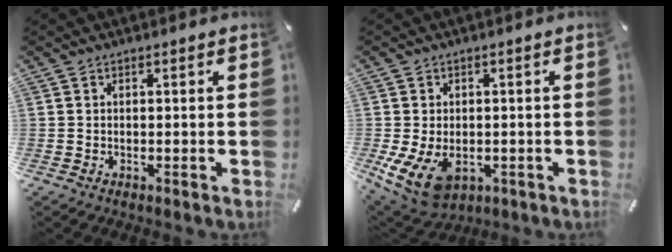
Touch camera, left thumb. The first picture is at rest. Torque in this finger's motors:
{"motor_torque": [1.30, 1.55, 0.46, -0.28, 0.28]}